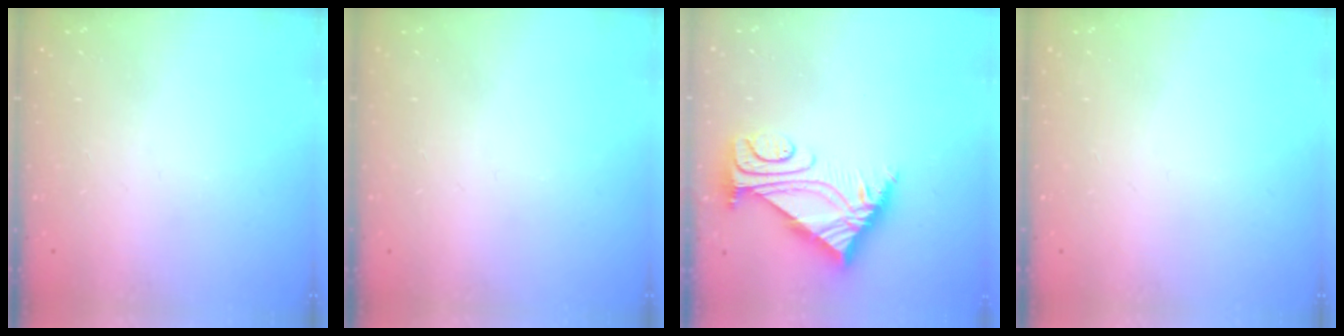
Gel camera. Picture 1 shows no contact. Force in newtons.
{"total": 0.0}
{"total": 6.8, "press": 6.8, "slide": 0.5}
{"total": 0.0}